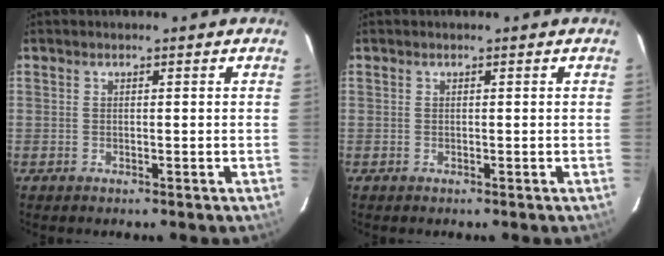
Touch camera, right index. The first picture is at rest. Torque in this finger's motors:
{"motor_torque": [0.00, 0.00, 0.00, 0.00]}